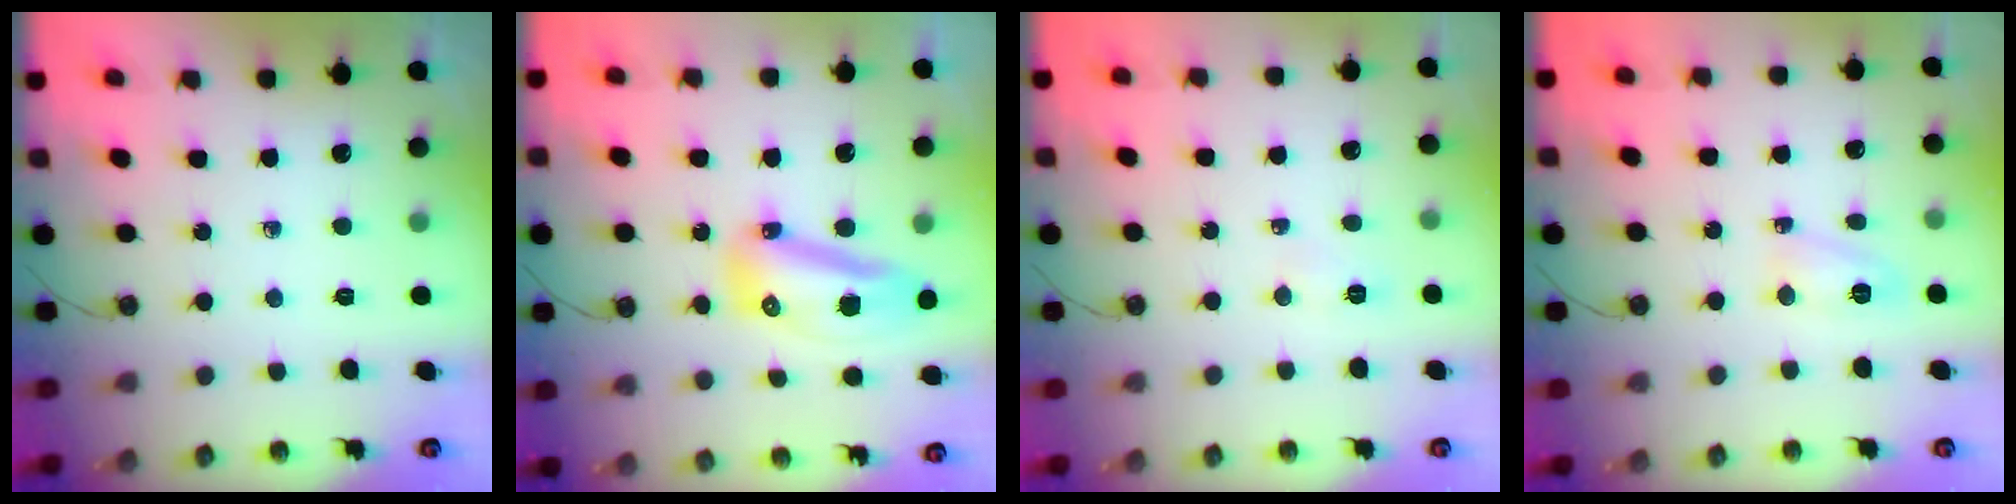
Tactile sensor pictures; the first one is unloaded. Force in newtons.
{"total": 12.1, "press": 12.0, "slide": 1.3}
{"total": 4.9, "press": 4.8, "slide": 1.0}
{"total": 4.6, "press": 4.6, "slide": 0.7}